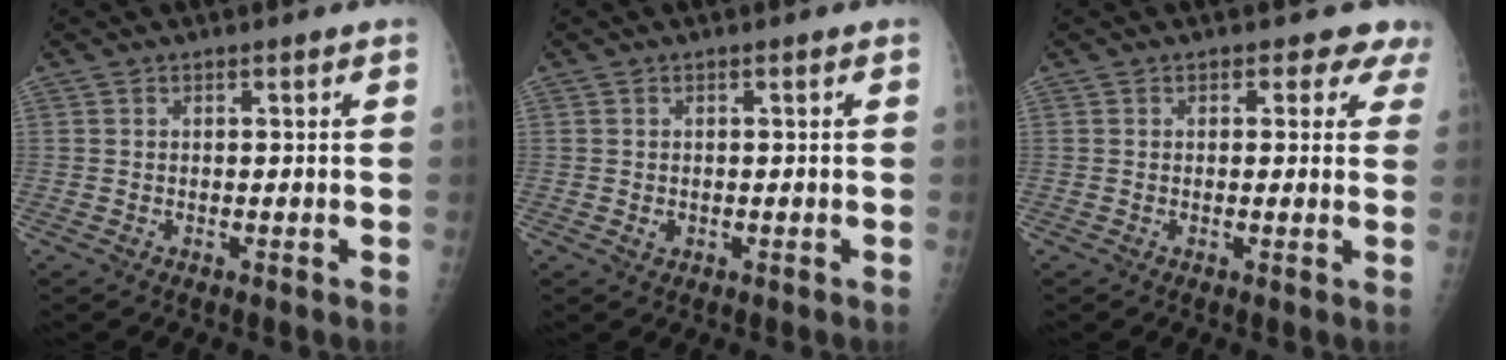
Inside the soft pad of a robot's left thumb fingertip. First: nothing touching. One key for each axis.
{"total": 1.0, "fx": -0.3, "fy": 0.8, "fz": 0.5, "tx": -0.002, "ty": 0.001, "tz": -0.001}
{"total": 3.8, "fx": 2.7, "fy": 2.5, "fz": 1.0, "tx": 0.024, "ty": -0.010, "tz": 0.014}